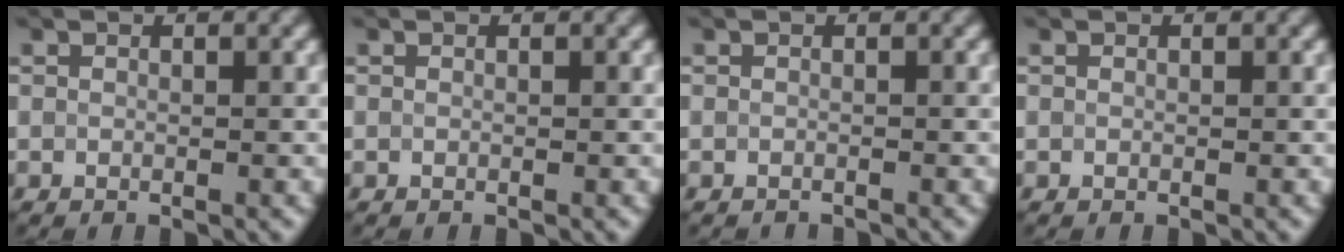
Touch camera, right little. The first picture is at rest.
{"total": 0.0}
{"total": 1.0, "force": [-1.0, 0.0, 0.0], "torque": [0.003, -0.007, -0.017]}
{"total": 0.0}